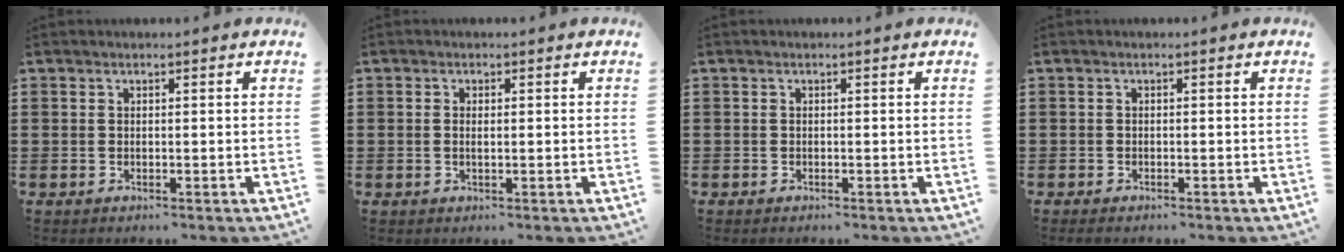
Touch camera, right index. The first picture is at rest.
{"total": 1.2, "force": [0.0, 0.3, 1.2], "torque": [-0.023, -0.001, 0.000]}
{"total": 0.0}
{"total": 0.6, "force": [-0.5, 0.2, 0.1], "torque": [-0.003, -0.003, -0.011]}